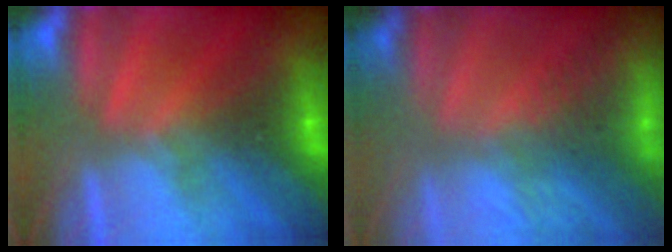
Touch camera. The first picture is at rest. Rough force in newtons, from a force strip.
{"total": 3.4}